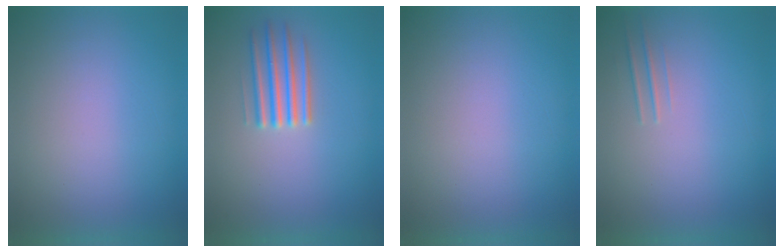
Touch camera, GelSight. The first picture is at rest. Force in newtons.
{"total": 2.5}
{"total": 1.0}
{"total": 1.6}